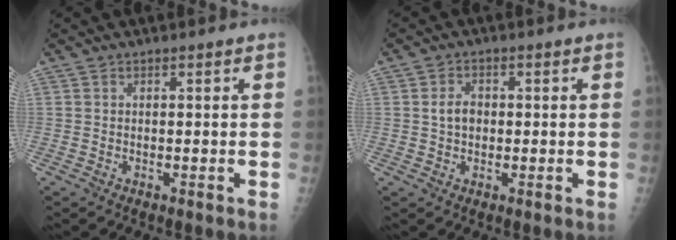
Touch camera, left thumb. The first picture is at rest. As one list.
[{"total": 3.4, "force": [0.2, 2.6, 2.2], "torque": [-0.033, 0.006, 0.002]}]